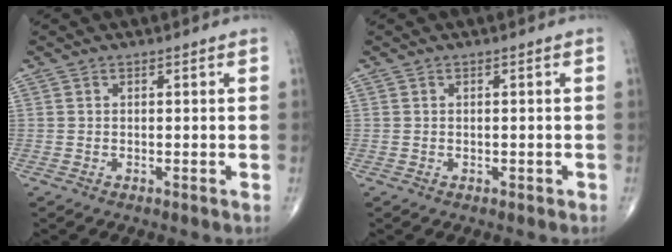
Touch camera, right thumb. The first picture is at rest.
{"total": 0.6, "force": [-0.2, 0.5, 0.3], "torque": [-0.006, 0.004, -0.001]}